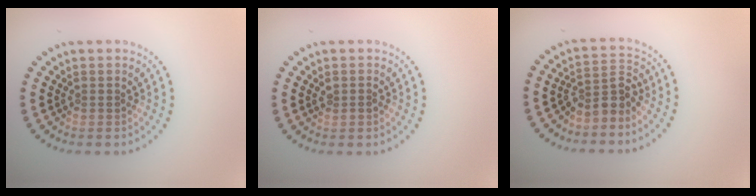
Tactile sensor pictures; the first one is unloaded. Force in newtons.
{"total": 0.8, "press": 0.7, "slide": 0.2}
{"total": 2.7, "press": 2.0, "slide": 1.9}